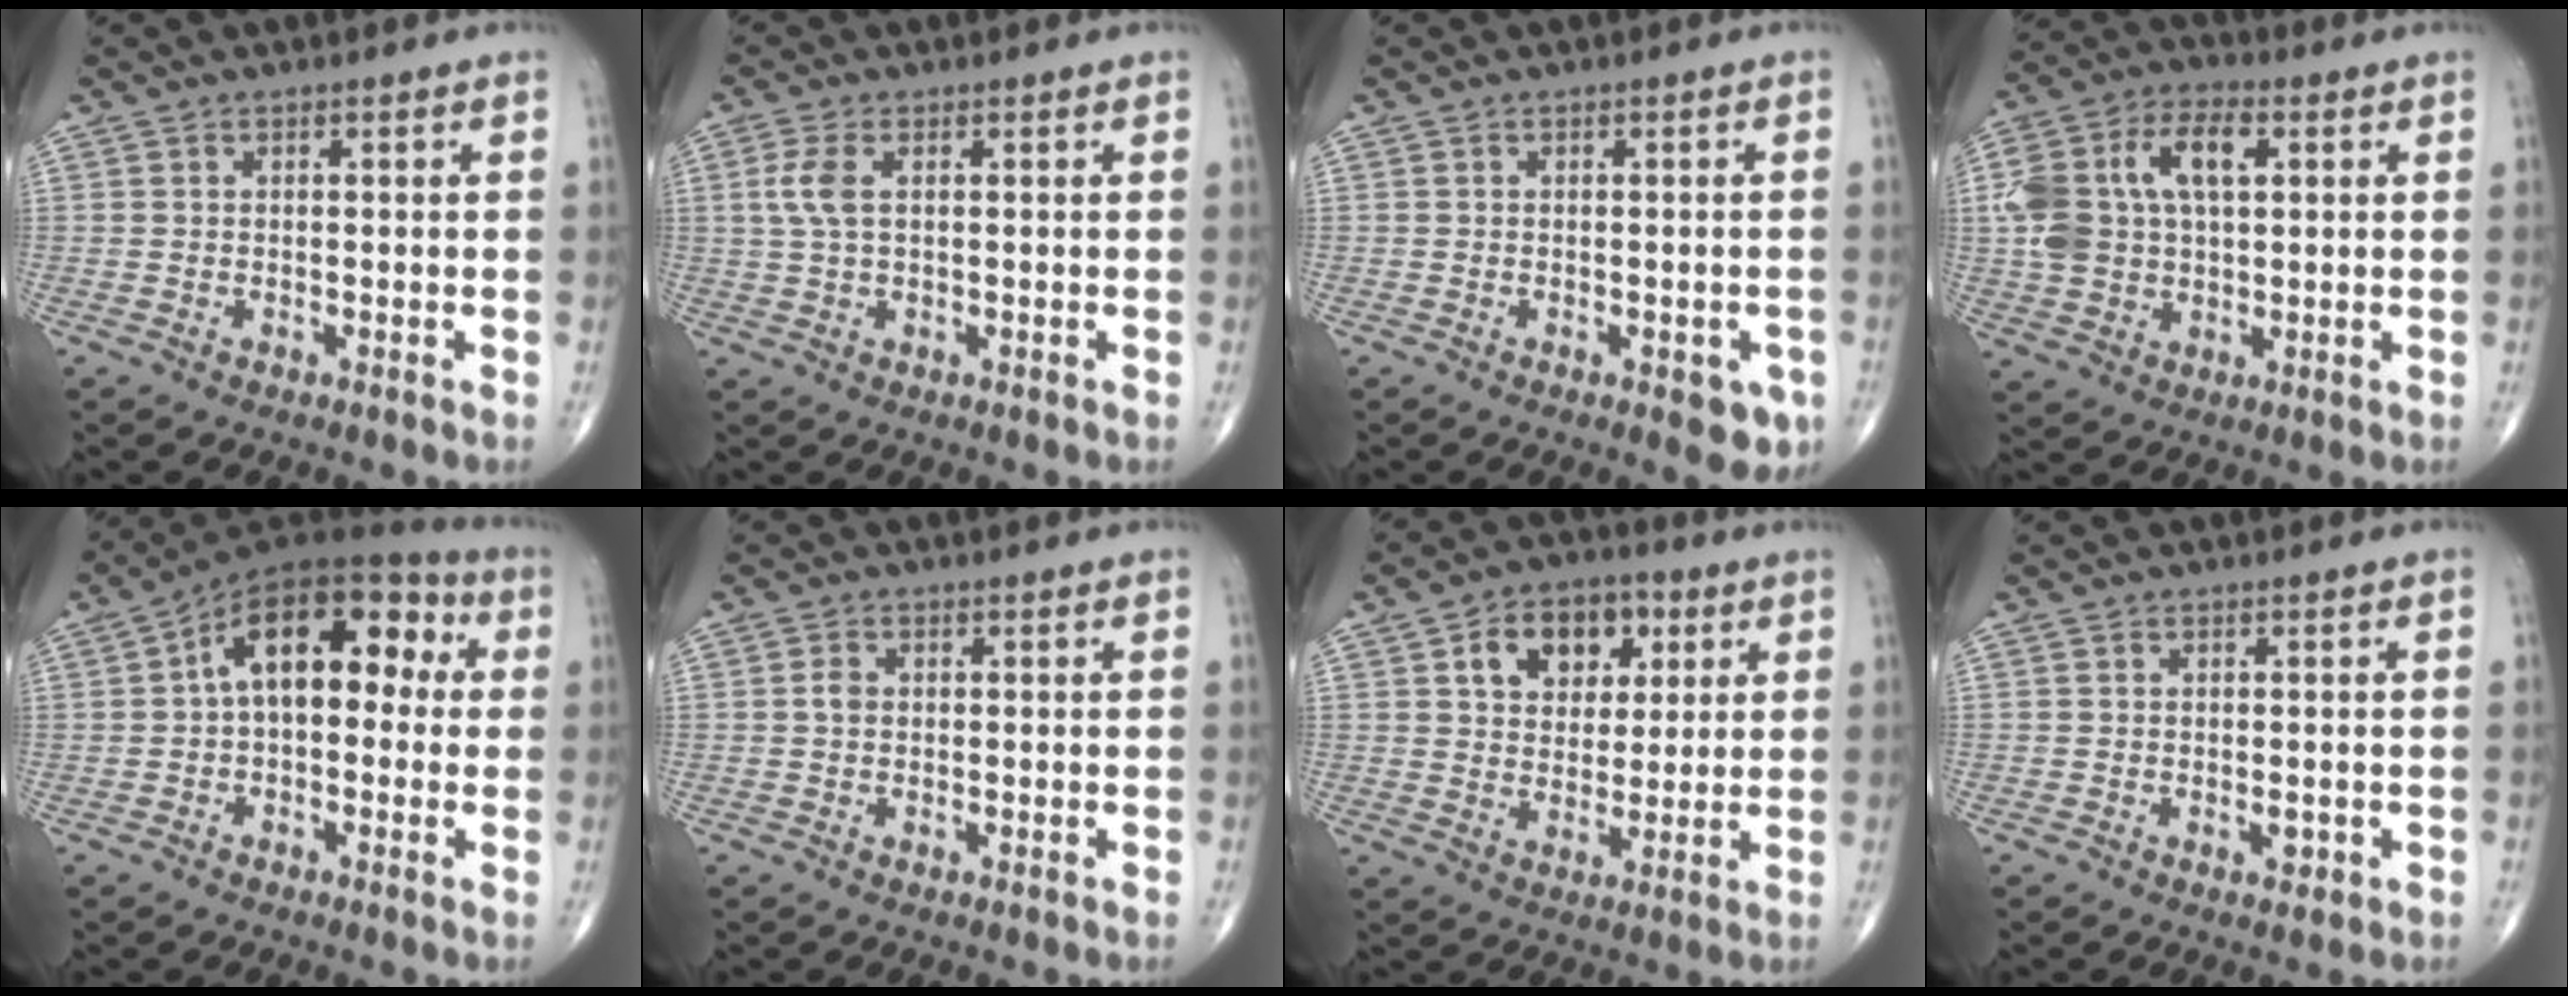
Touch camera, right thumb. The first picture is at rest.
{"total": 4.2, "force": [0.9, 2.0, 3.6], "torque": [-0.095, 0.009, 0.019]}
{"total": 4.4, "force": [-1.8, 1.9, 3.5], "torque": [-0.022, -0.002, -0.017]}
{"total": 15.2, "force": [3.1, 9.2, 11.7], "torque": [-0.222, 0.022, 0.055]}
{"total": 15.9, "force": [2.3, 9.0, 12.9], "torque": [-0.158, 0.051, 0.022]}
{"total": 1.5, "force": [0.0, 1.2, 1.0], "torque": [-0.014, 0.003, -0.003]}
{"total": 11.2, "force": [4.1, 7.9, 6.8], "torque": [-0.063, -0.004, 0.065]}
{"total": 1.4, "force": [-0.4, 0.8, 1.0], "torque": [-0.010, -0.001, -0.006]}